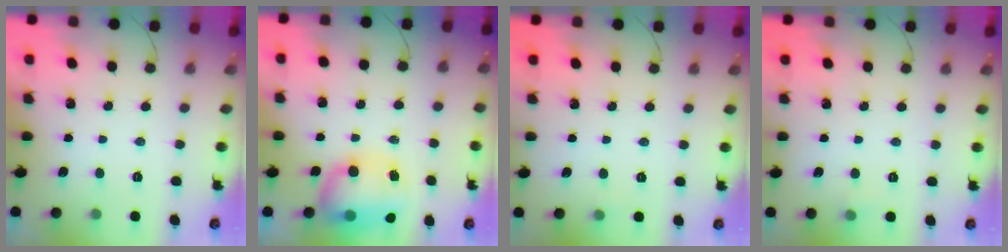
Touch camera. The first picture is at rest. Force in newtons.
{"total": 9.1, "press": 8.9, "slide": 1.8}
{"total": 3.3, "press": 3.1, "slide": 1.1}
{"total": 3.1, "press": 2.9, "slide": 1.1}